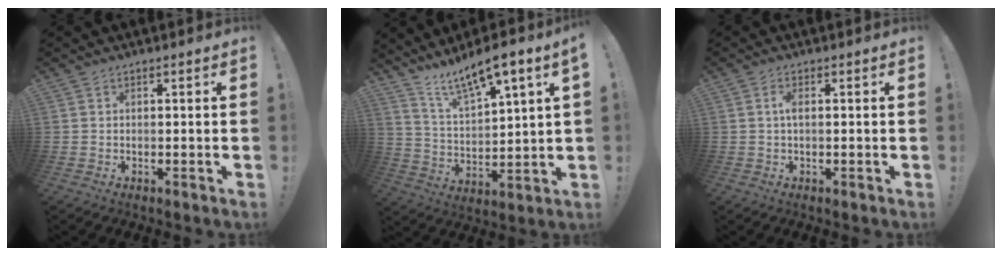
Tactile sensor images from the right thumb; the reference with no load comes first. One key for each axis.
{"total": 10.1, "fx": 8.7, "fy": 1.3, "fz": 5.1, "tx": -0.102, "ty": -0.064, "tz": 0.148}
{"total": 2.1, "fx": 0.0, "fy": 0.7, "fz": 2.0, "tx": -0.032, "ty": 0.002, "tz": -0.004}